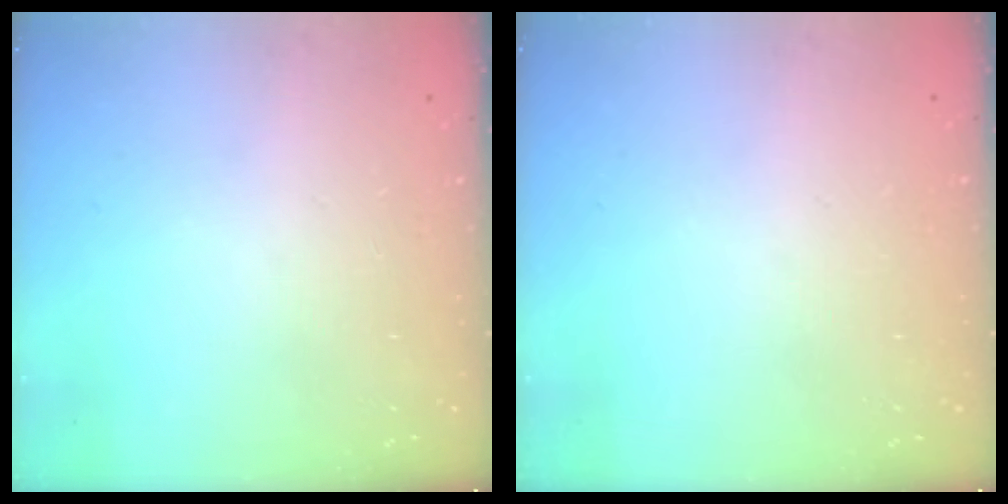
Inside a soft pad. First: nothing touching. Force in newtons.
{"total": 0.0}